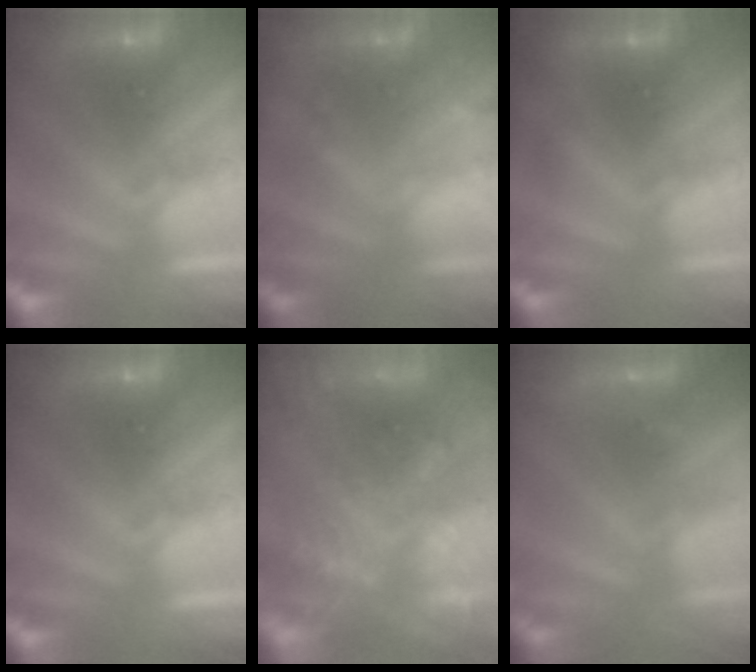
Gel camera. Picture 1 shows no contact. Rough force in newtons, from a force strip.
{"total": 2.3}
{"total": 1.9}
{"total": 0.0}
{"total": 7.5}
{"total": 2.8}